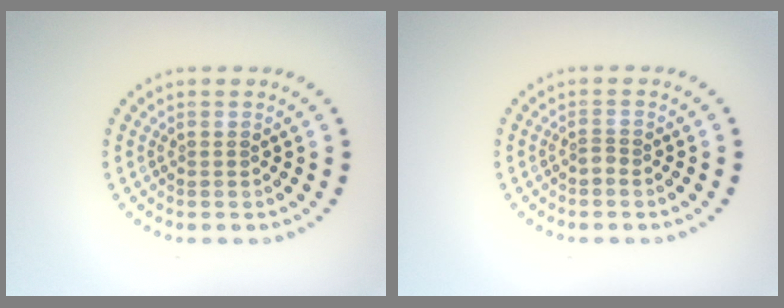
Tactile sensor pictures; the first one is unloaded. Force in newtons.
{"total": 1.0, "press": 0.6, "slide": 0.8}